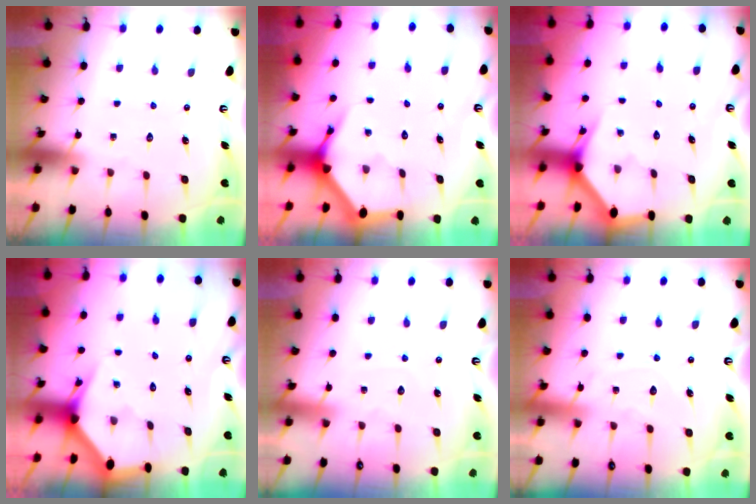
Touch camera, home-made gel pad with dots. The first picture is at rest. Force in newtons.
{"total": 3.8, "press": 3.8, "slide": 0.4}
{"total": 2.9, "press": 2.9, "slide": 0.1}
{"total": 2.9, "press": 2.9, "slide": 0.2}
{"total": 2.9, "press": 2.9, "slide": 0.3}
{"total": 7.9, "press": 7.9, "slide": 0.6}